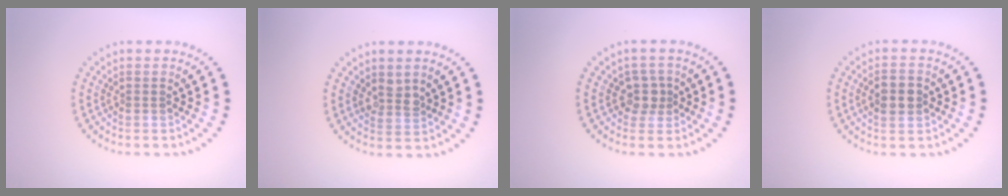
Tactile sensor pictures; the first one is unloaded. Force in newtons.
{"total": 1.7, "press": 1.6, "slide": 0.6}
{"total": 2.0, "press": 1.6, "slide": 1.1}
{"total": 2.9, "press": 2.9, "slide": 0.1}